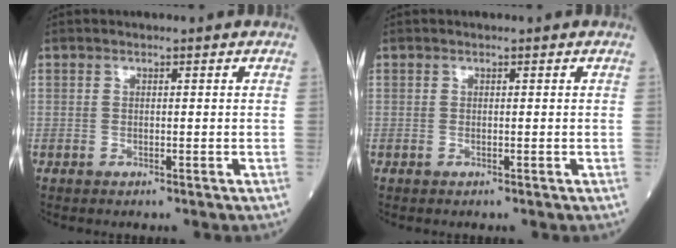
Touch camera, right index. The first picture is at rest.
{"total": 0.0}